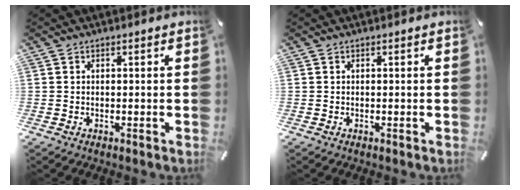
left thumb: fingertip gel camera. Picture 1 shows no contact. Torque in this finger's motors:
{"motor_torque": [-0.08, 0.08, 0.00, 0.00, 0.00]}